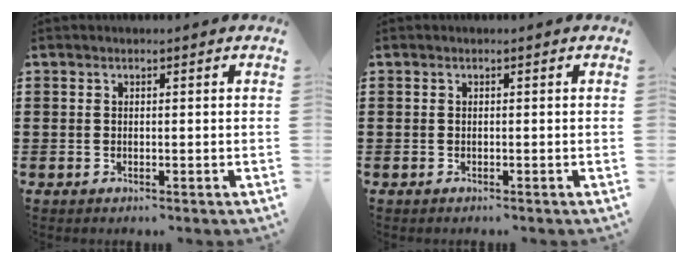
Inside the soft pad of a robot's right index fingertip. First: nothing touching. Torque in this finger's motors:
{"motor_torque": [1.08, 1.06, -0.01, -0.01]}